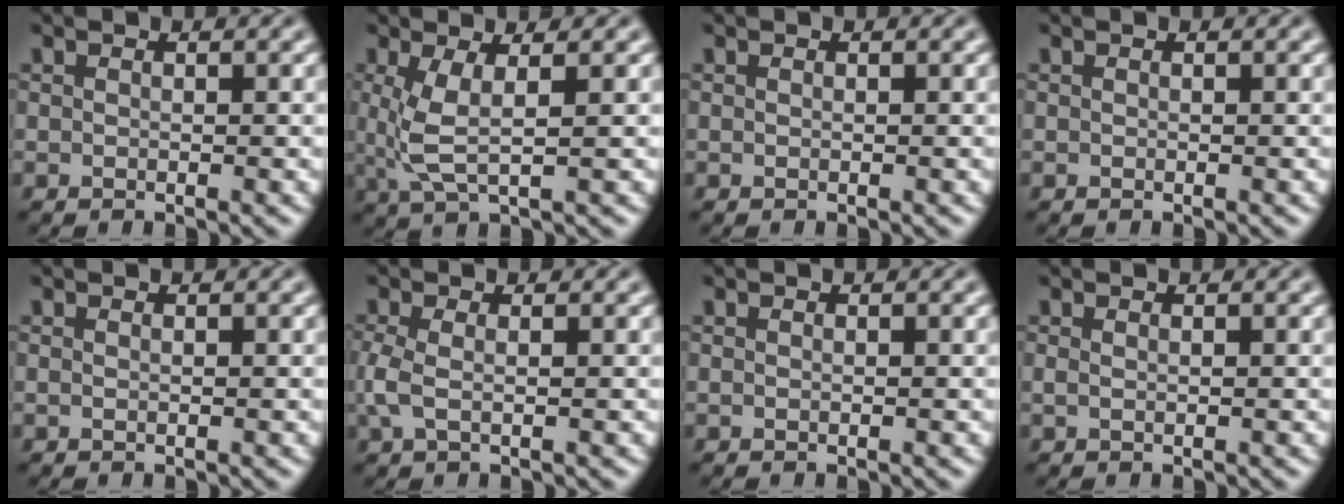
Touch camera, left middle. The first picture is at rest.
{"total": 2.5, "force": [0.1, 0.4, 2.4], "torque": [-0.058, 0.002, 0.005]}
{"total": 0.0}
{"total": 0.0}
{"total": 1.0, "force": [-0.3, -0.6, -0.7], "torque": [0.017, 0.004, -0.007]}
{"total": 1.3, "force": [-0.6, 0.4, 1.1], "torque": [-0.037, 0.004, -0.014]}
{"total": 0.0}
{"total": 0.7, "force": [-0.2, -0.5, -0.4], "torque": [0.010, 0.005, -0.006]}